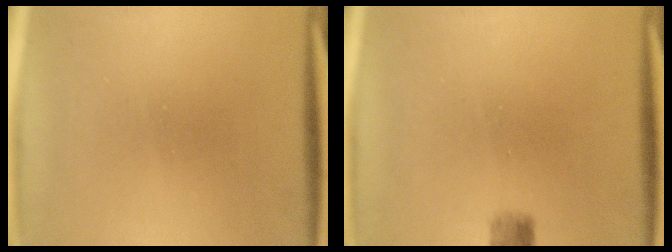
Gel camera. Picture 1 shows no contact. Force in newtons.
{"total": 2.2}